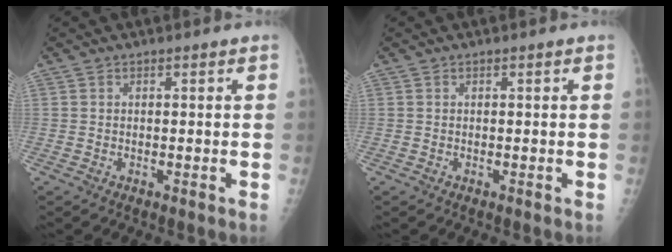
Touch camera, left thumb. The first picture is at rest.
{"total": 0.0}